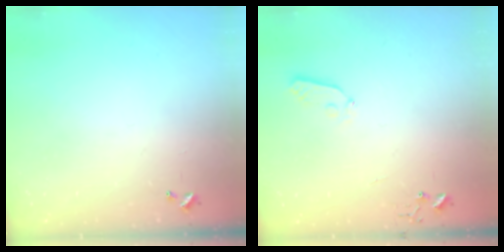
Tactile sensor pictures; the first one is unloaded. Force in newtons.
{"total": 3.6, "press": 3.6, "slide": 0.5}